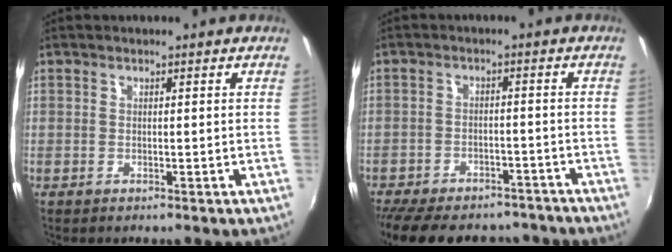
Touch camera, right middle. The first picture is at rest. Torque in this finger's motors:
{"motor_torque": [1.09, -1.04, 0.31, 0.09]}